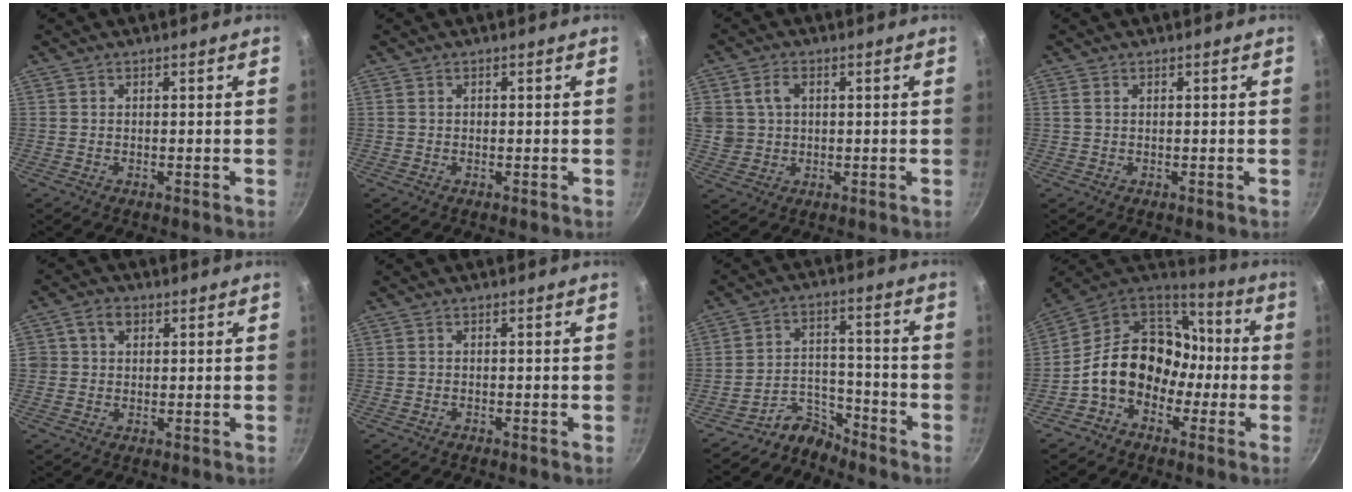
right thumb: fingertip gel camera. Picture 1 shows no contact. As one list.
[{"total": 0.5, "force": [0.0, 0.5, 0.3], "torque": [-0.002, 0.003, 0.001]}, {"total": 7.0, "force": [1.8, 5.5, 3.8], "torque": [-0.059, 0.000, 0.037]}, {"total": 0.8, "force": [0.2, 0.6, 0.6], "torque": [-0.011, 0.002, 0.003]}, {"total": 4.0, "force": [1.2, 3.2, 2.2], "torque": [-0.021, 0.002, 0.015]}, {"total": 0.0}, {"total": 6.4, "force": [-5.9, 2.4, 0.3], "torque": [0.012, 0.066, -0.122]}, {"total": 18.4, "force": [-2.8, 14.5, 10.9], "torque": [-0.138, 0.065, -0.057]}]